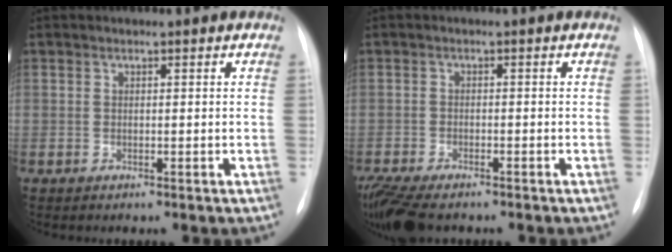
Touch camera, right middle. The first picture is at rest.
{"total": 9.9, "force": [-7.8, 3.1, 5.2], "torque": [-0.106, -0.016, -0.127]}